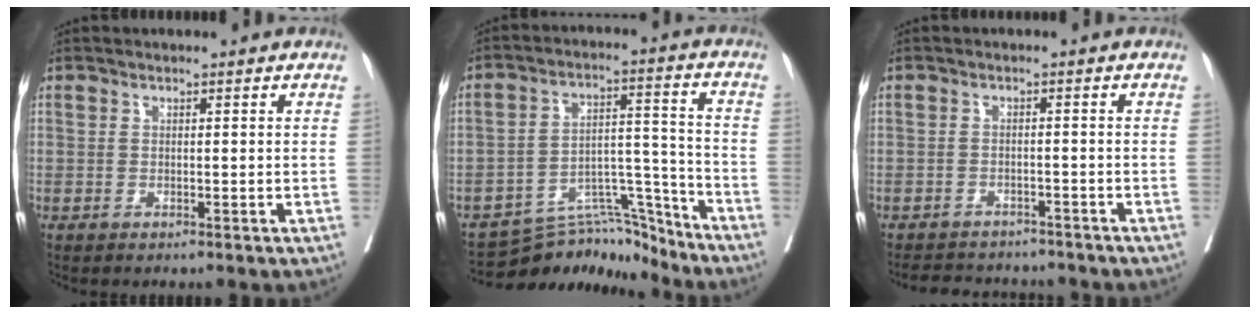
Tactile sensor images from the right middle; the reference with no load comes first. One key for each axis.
{"total": 11.8, "fx": -11.5, "fy": 2.4, "fz": 1.5, "tx": -0.010, "ty": 0.044, "tz": -0.186}
{"total": 7.7, "fx": -7.1, "fy": 2.4, "fz": 1.4, "tx": -0.017, "ty": 0.004, "tz": -0.092}